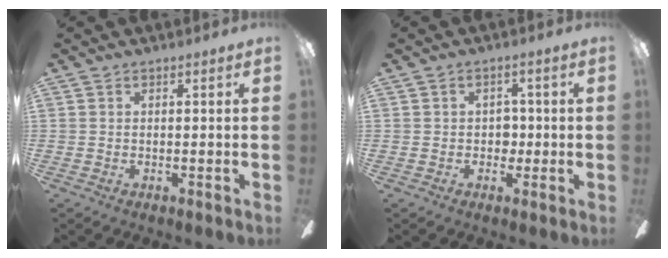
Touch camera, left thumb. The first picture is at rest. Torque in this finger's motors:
{"motor_torque": [0.11, 0.05, 0.30, 0.02, 0.01]}